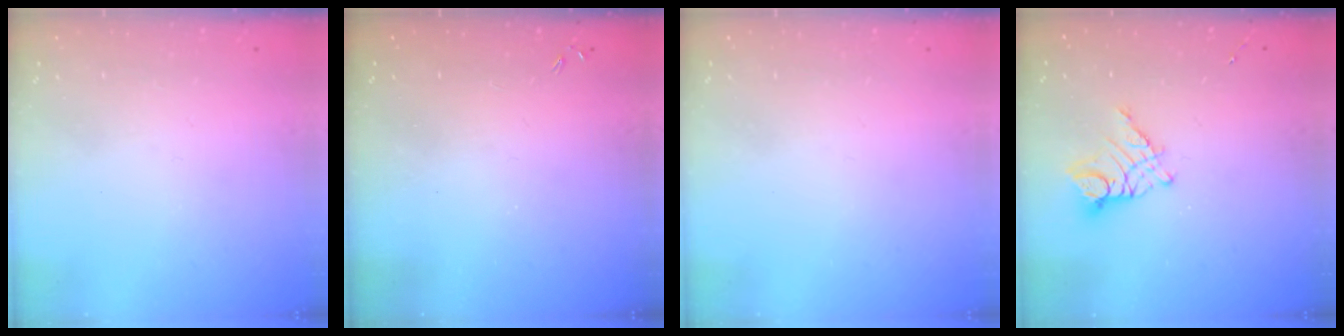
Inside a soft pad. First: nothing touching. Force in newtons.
{"total": 0.0}
{"total": 0.0}
{"total": 10.5, "press": 10.5, "slide": 1.0}